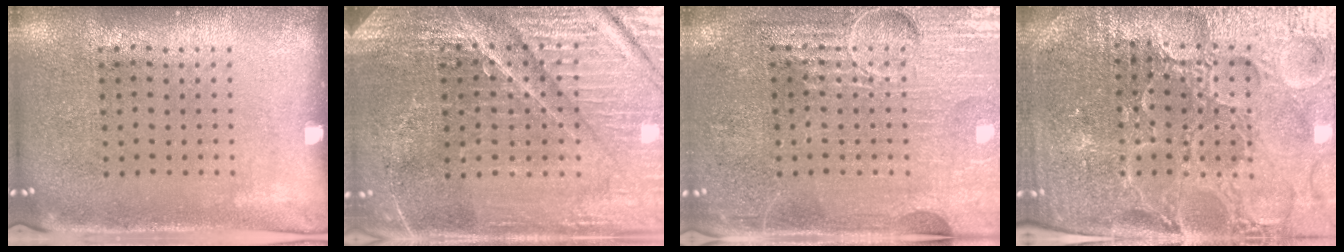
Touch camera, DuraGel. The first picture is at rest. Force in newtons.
{"total": 5.4, "press": 5.0, "slide": 2.0}
{"total": 4.1, "press": 4.0, "slide": 0.7}
{"total": 5.5, "press": 5.1, "slide": 2.0}